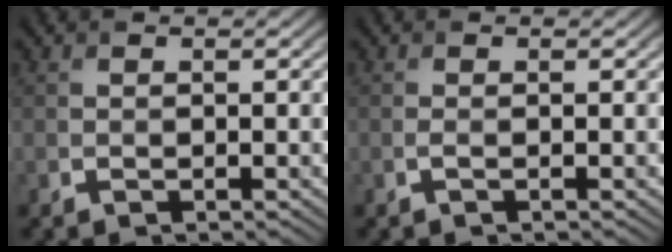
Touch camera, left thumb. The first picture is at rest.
{"total": 0.6, "force": [-0.1, 0.1, 0.6], "torque": [-0.015, -0.001, -0.004]}